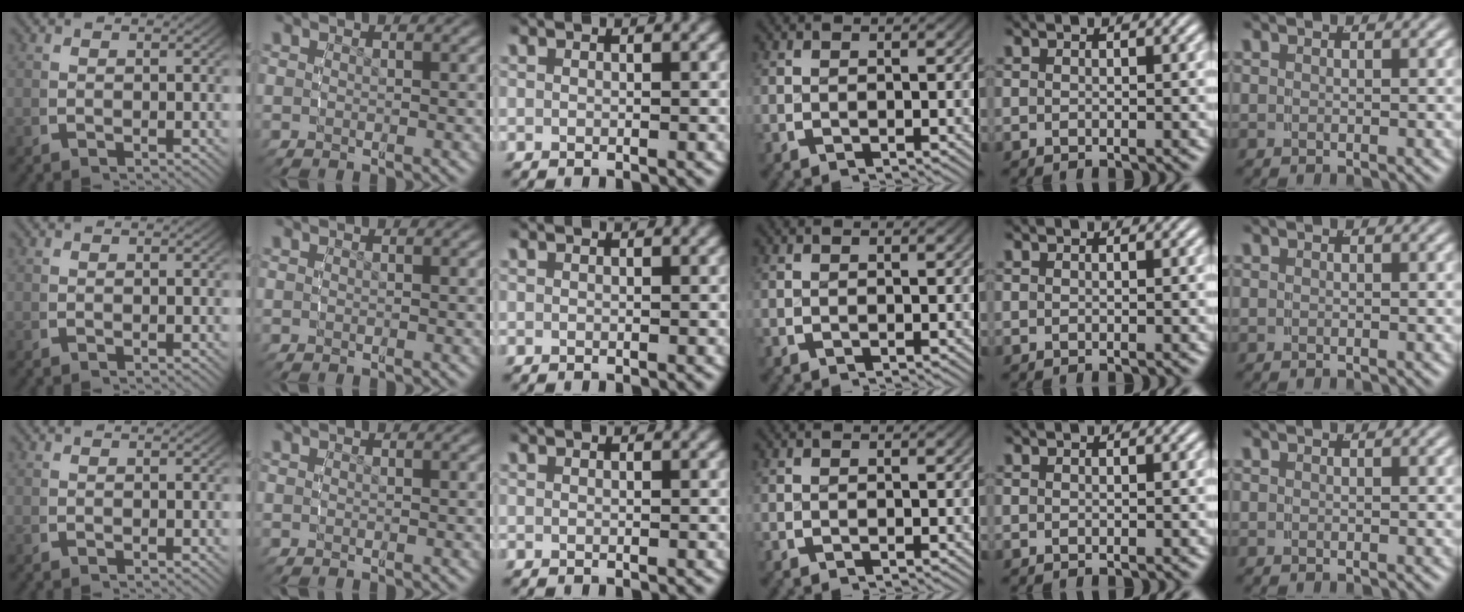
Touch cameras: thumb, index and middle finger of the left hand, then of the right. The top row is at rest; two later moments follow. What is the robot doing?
{"motion": "reach", "object": "shorts"}